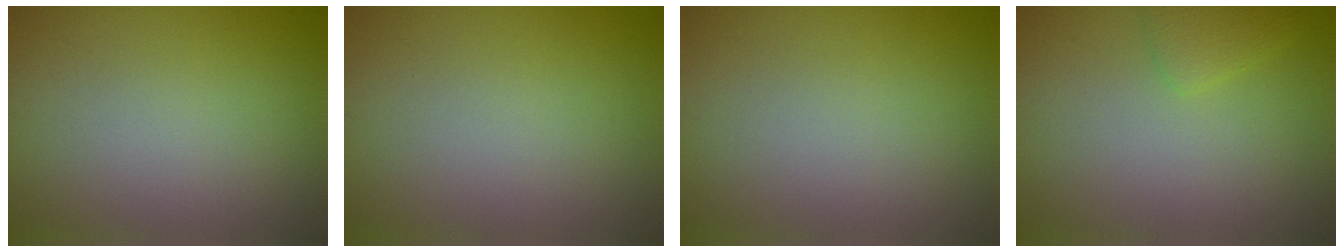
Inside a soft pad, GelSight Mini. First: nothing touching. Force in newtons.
{"total": 0.0}
{"total": 0.0}
{"total": 1.6, "press": 1.6, "slide": 0.1}